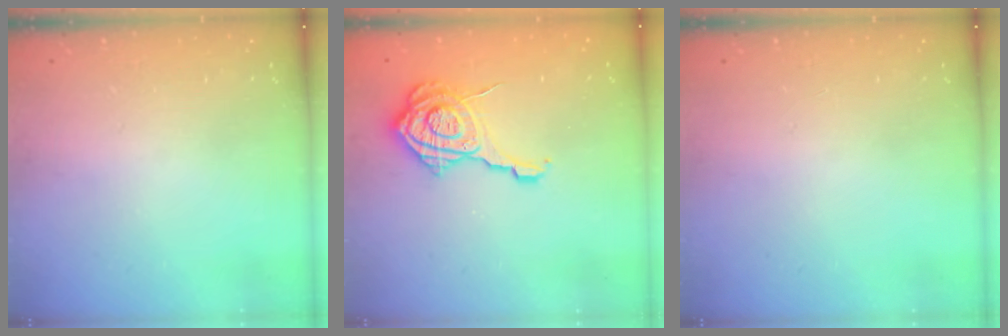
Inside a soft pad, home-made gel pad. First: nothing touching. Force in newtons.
{"total": 14.0, "press": 14.0, "slide": 1.0}
{"total": 0.0}